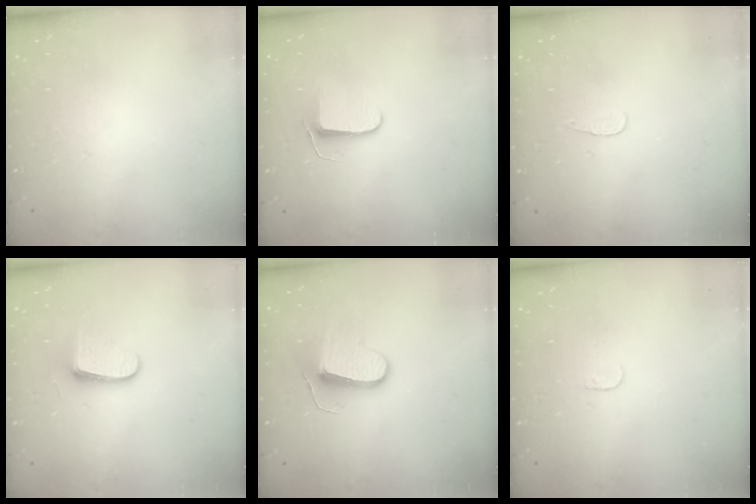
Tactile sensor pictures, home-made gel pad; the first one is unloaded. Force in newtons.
{"total": 6.4, "press": 6.3, "slide": 0.8}
{"total": 3.4, "press": 3.4, "slide": 0.4}
{"total": 8.9, "press": 8.8, "slide": 0.8}
{"total": 10.9, "press": 10.9, "slide": 0.7}
{"total": 3.2, "press": 3.2, "slide": 0.3}